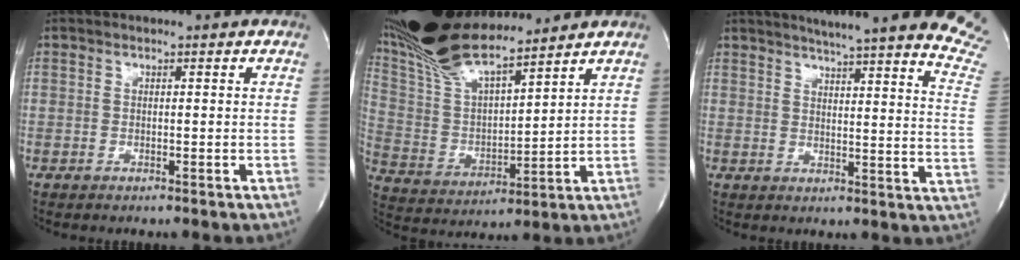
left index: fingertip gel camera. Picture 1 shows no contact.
{"total": 17.9, "force": [15.6, 2.9, 8.2], "torque": [-0.174, 0.004, 0.308]}
{"total": 25.4, "force": [22.8, -0.5, 11.2], "torque": [-0.149, -0.106, 0.257]}